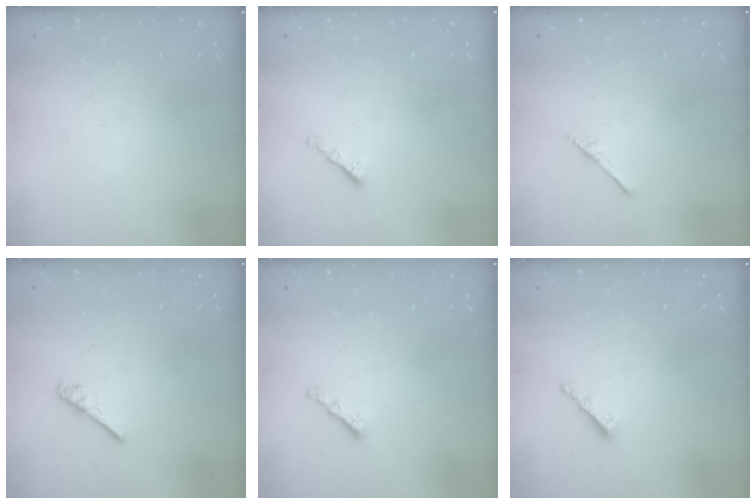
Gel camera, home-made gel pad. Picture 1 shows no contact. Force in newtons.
{"total": 1.4, "press": 1.3, "slide": 0.5}
{"total": 1.7, "press": 1.7, "slide": 0.1}
{"total": 3.2, "press": 3.1, "slide": 0.5}
{"total": 1.3, "press": 1.2, "slide": 0.5}
{"total": 2.9, "press": 2.9, "slide": 0.5}